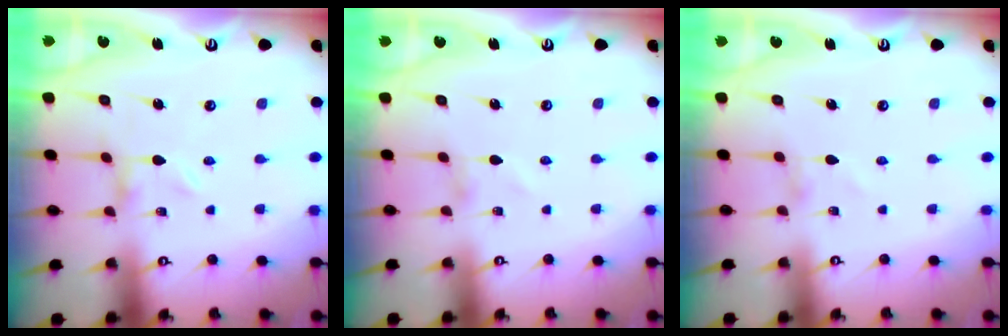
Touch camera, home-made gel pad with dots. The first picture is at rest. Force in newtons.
{"total": 0.8, "press": 0.8, "slide": 0.1}
{"total": 0.6, "press": 0.6, "slide": 0.1}